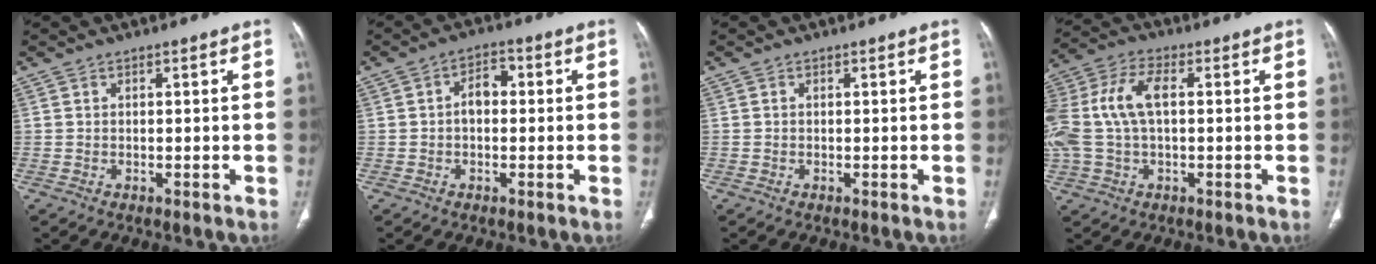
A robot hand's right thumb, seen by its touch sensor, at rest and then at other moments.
{"total": 4.4, "force": [0.1, 2.8, 3.3], "torque": [-0.046, 0.016, -0.007]}
{"total": 0.0}
{"total": 14.1, "force": [1.3, 7.7, 11.8], "torque": [-0.280, 0.031, 0.026]}